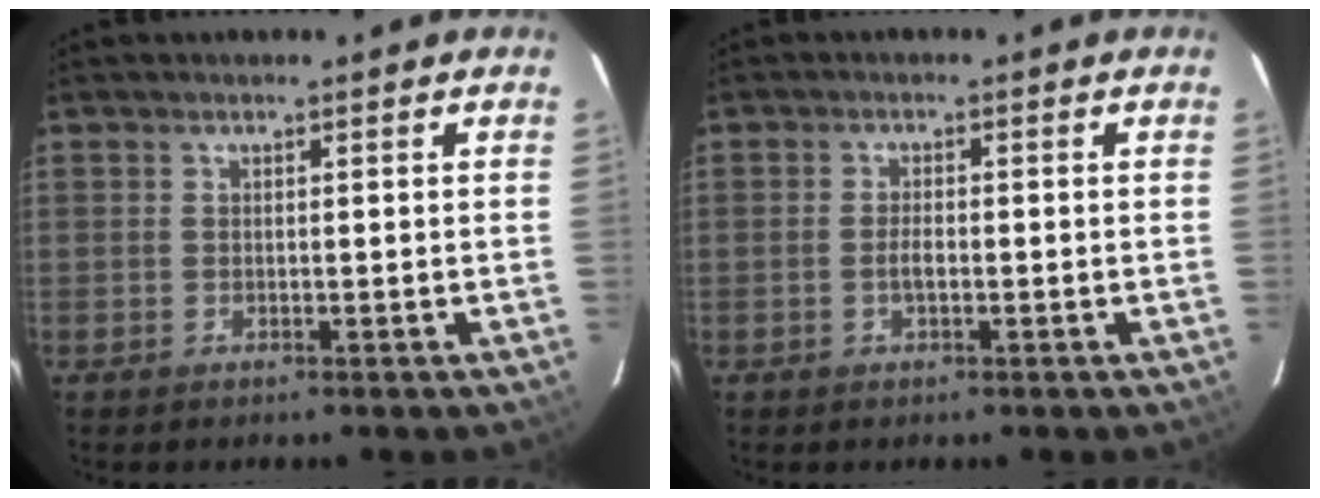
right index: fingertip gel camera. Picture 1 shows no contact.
{"total": 1.9, "force": [-0.6, 0.7, 1.6], "torque": [-0.032, 0.000, -0.011]}